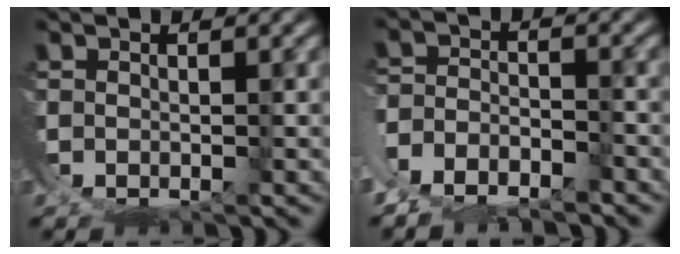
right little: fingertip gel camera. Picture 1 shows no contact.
{"total": 4.0, "force": [-2.8, 2.3, 1.7], "torque": [-0.021, -0.004, -0.053]}